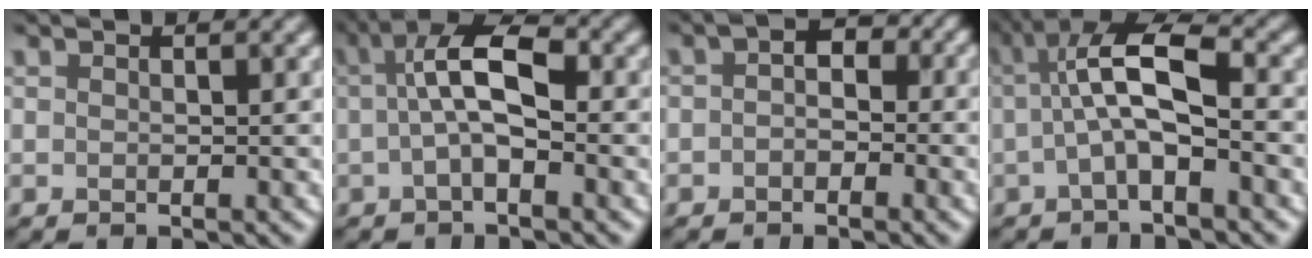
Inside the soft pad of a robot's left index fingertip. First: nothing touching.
{"total": 5.2, "force": [0.1, 1.9, 4.8], "torque": [-0.089, 0.013, -0.010]}
{"total": 2.2, "force": [-0.5, 1.6, 1.4], "torque": [-0.014, 0.002, -0.021]}
{"total": 5.7, "force": [-0.2, 1.7, 5.4], "torque": [-0.098, 0.017, -0.014]}